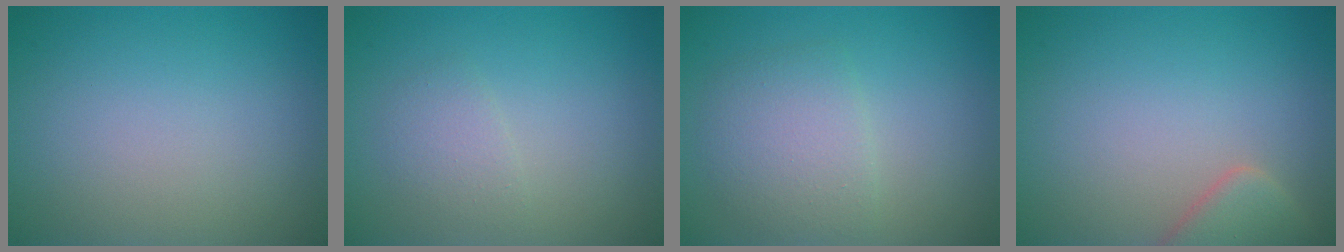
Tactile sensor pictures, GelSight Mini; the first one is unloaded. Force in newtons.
{"total": 1.5, "press": 1.5, "slide": 0.0}
{"total": 3.4, "press": 3.4, "slide": 0.1}
{"total": 3.0, "press": 3.0, "slide": 0.3}